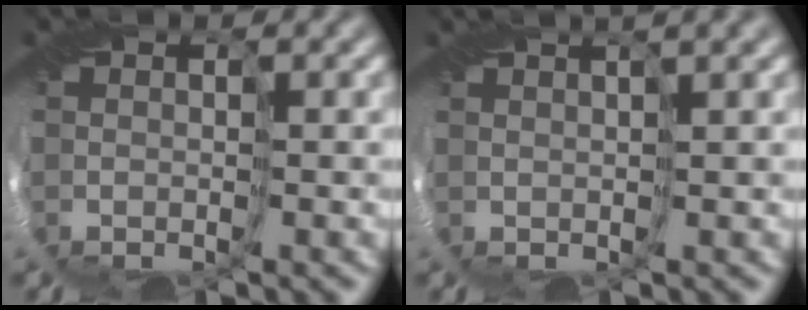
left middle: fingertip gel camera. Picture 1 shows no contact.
{"total": 2.7, "force": [1.9, 0.1, 2.0], "torque": [-0.036, 0.008, 0.026]}